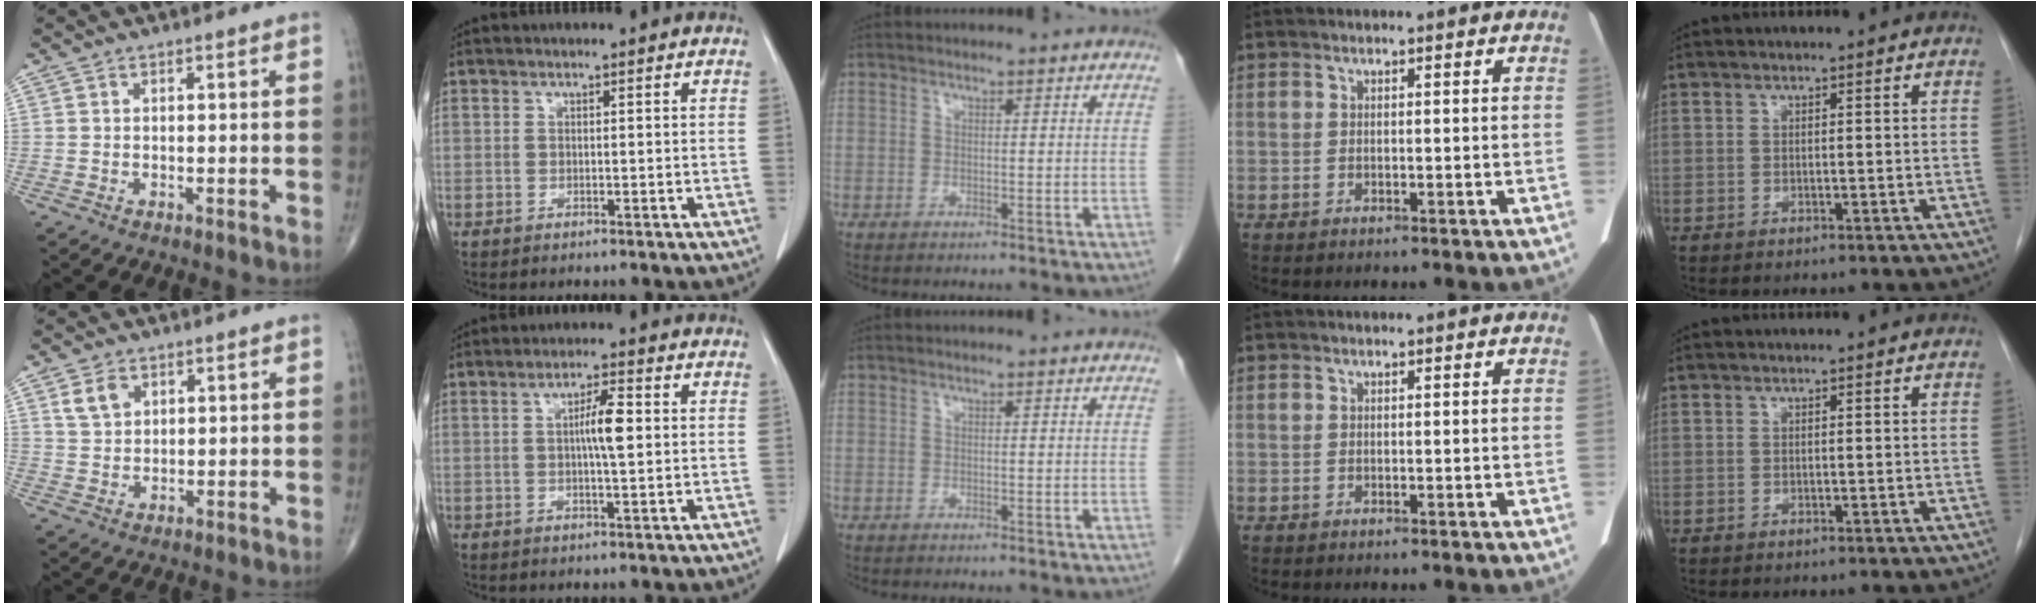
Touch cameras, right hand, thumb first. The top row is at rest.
{"thumb": {"total": 4.3, "force": [2.1, 2.9, 2.3], "torque": [-0.034, -0.006, 0.044]}, "index": {"total": 4.8, "force": [0.5, 0.5, 4.8], "torque": [-0.083, 0.003, 0.006]}}